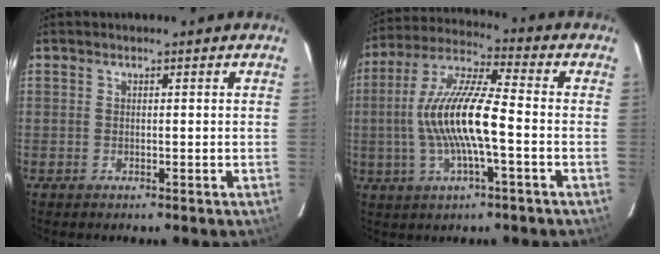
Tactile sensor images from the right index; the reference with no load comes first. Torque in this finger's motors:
{"motor_torque": [1.45, 0.00, 0.62, 0.21]}